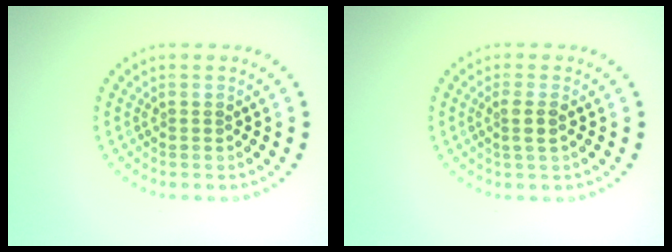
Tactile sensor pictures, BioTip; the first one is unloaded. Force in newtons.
{"total": 1.6, "press": 1.3, "slide": 0.9}